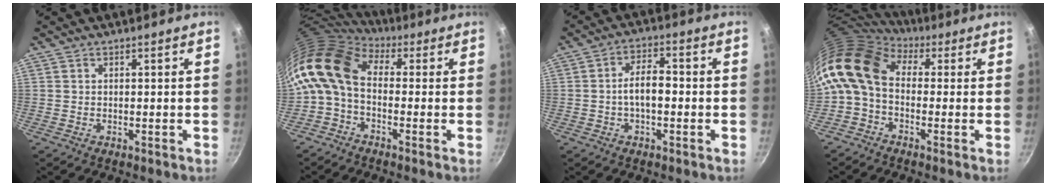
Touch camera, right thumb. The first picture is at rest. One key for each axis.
{"total": 12.1, "fx": 0.4, "fy": 8.0, "fz": 9.1, "tx": -0.174, "ty": 0.024, "tz": -0.014}
{"total": 6.0, "fx": -0.8, "fy": 3.0, "fz": 5.1, "tx": -0.078, "ty": 0.027, "tz": -0.019}
{"total": 13.0, "fx": 1.2, "fy": 9.1, "fz": 9.3, "tx": -0.177, "ty": 0.025, "tz": -0.002}